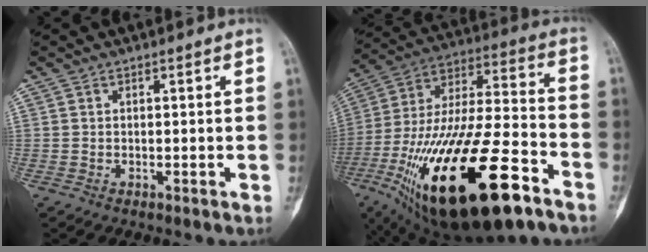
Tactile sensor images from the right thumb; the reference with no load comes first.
{"total": 34.9, "force": [-16.9, 12.4, 28.0], "torque": [-0.528, 0.039, -0.279]}